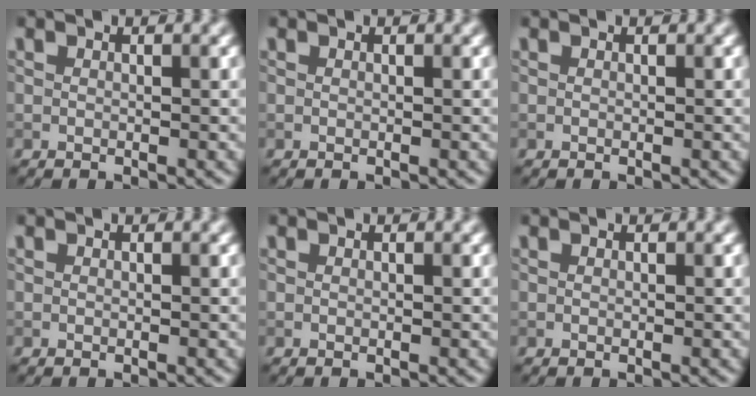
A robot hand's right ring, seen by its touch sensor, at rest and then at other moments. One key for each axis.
{"total": 0.0}
{"total": 0.0}
{"total": 0.0}
{"total": 0.0}
{"total": 0.0}